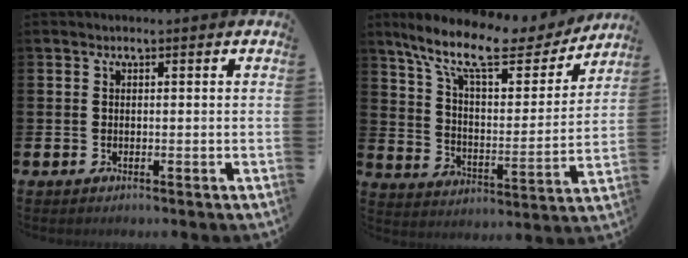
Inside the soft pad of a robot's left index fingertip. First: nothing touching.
{"total": 12.6, "force": [10.3, 3.6, 6.5], "torque": [-0.151, -0.056, 0.173]}